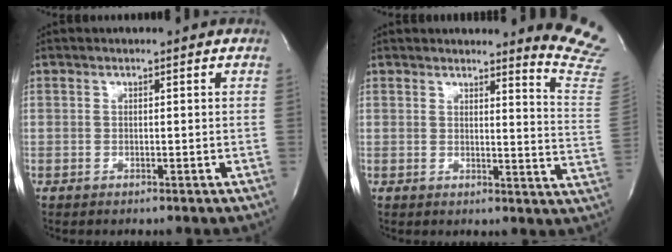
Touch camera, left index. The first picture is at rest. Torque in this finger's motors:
{"motor_torque": [-0.03, -0.06, 0.20, 0.02]}